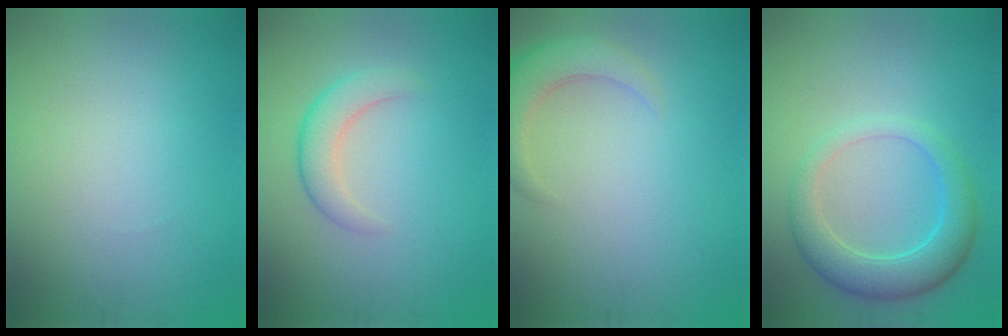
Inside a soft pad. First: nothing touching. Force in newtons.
{"total": 2.1, "press": 2.0, "slide": 0.2}
{"total": 3.5, "press": 3.5, "slide": 0.4}
{"total": 4.6, "press": 4.6, "slide": 0.3}